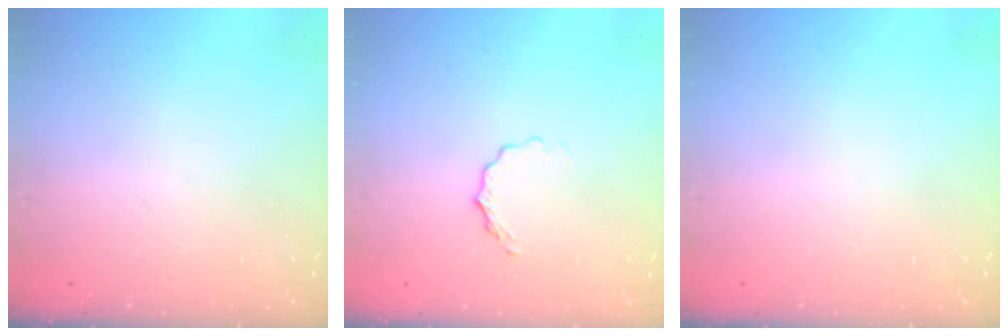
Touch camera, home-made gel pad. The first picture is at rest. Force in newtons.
{"total": 4.9, "press": 4.9, "slide": 0.5}
{"total": 0.0}